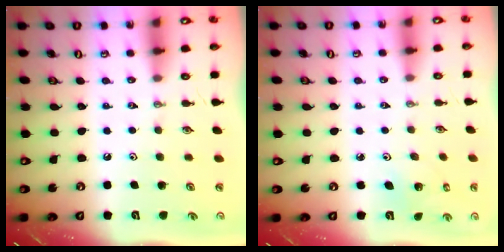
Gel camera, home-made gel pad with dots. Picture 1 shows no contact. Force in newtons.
{"total": 2.1, "press": 2.1, "slide": 0.1}